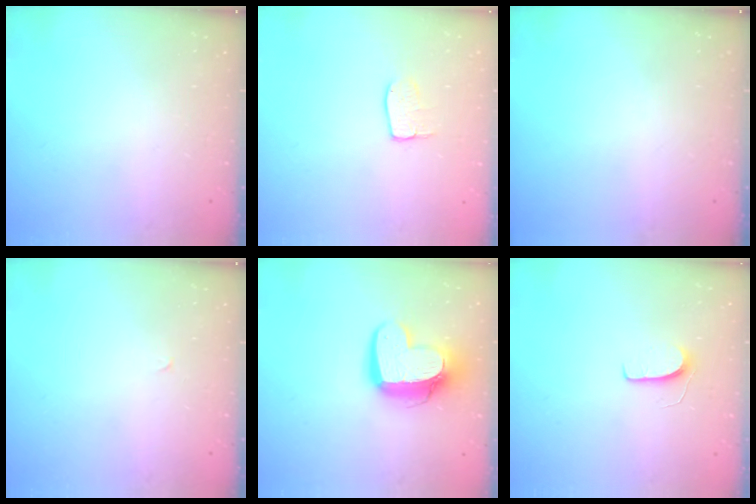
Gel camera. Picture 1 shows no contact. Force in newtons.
{"total": 6.3, "press": 6.3, "slide": 0.2}
{"total": 0.0}
{"total": 0.0}
{"total": 14.4, "press": 14.3, "slide": 1.3}
{"total": 5.8, "press": 5.7, "slide": 0.4}